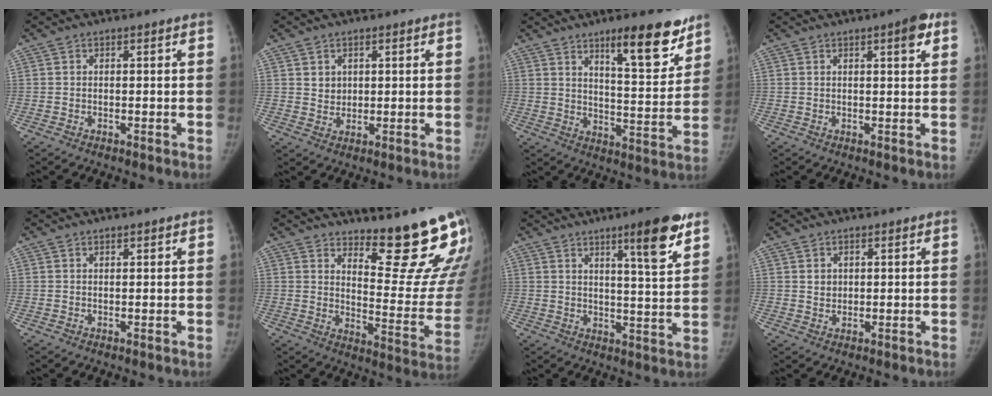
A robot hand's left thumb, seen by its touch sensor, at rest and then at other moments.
{"total": 2.9, "force": [1.2, 2.5, 0.8], "torque": [0.000, -0.011, 0.027]}
{"total": 14.2, "force": [9.7, 4.1, 9.6], "torque": [-0.097, -0.069, 0.147]}
{"total": 4.1, "force": [2.0, 1.0, 3.4], "torque": [-0.041, -0.005, 0.023]}
{"total": 0.7, "force": [0.6, 0.2, 0.4], "torque": [-0.004, -0.002, 0.008]}
{"total": 19.0, "force": [15.6, 3.9, 10.3], "torque": [-0.099, -0.171, 0.203]}
{"total": 11.3, "force": [6.9, 1.6, 8.8], "torque": [-0.111, -0.039, 0.097]}
{"total": 2.3, "force": [0.8, 2.0, 0.8], "torque": [-0.003, -0.006, 0.017]}